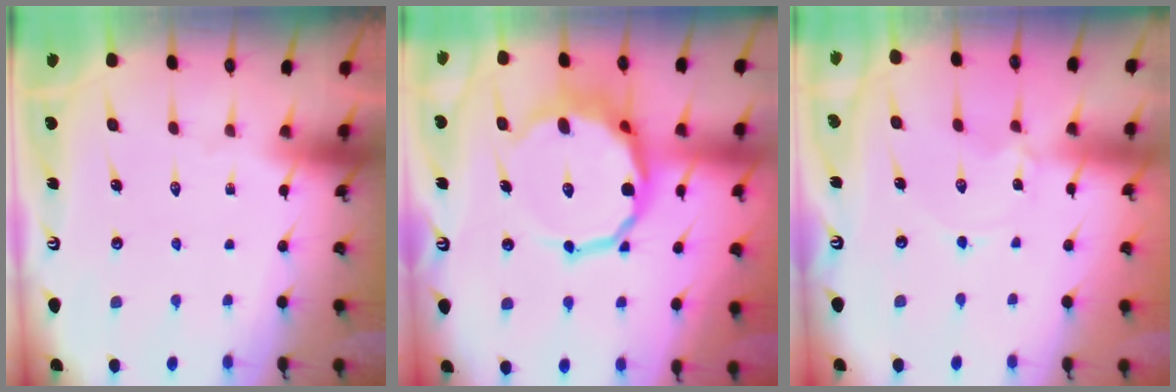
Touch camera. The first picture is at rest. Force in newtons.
{"total": 13.9, "press": 13.4, "slide": 3.9}
{"total": 1.5, "press": 1.5, "slide": 0.2}